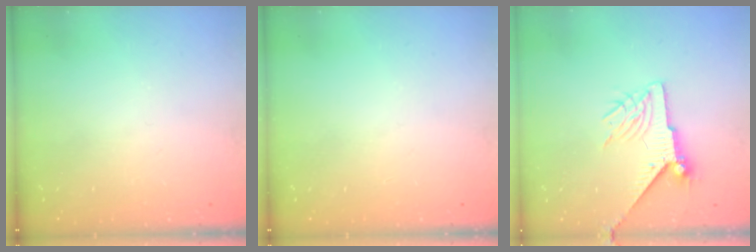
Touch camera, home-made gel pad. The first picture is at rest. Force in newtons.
{"total": 0.0}
{"total": 8.0, "press": 8.0, "slide": 0.1}